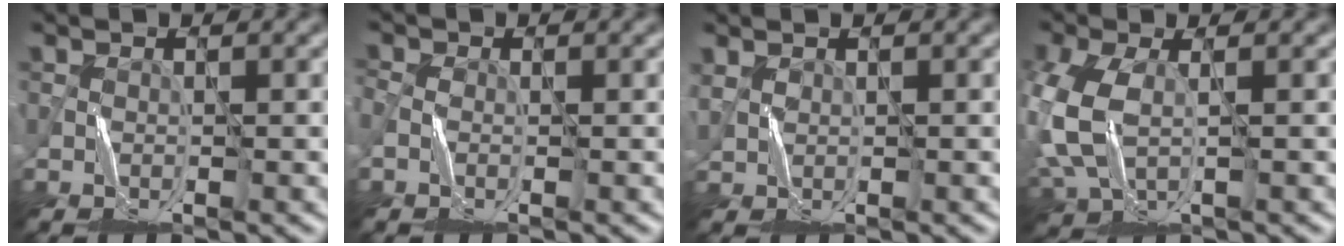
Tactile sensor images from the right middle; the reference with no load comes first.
{"total": 1.0, "force": [-0.4, 0.7, 0.6], "torque": [-0.011, 0.001, -0.011]}
{"total": 1.1, "force": [0.8, 0.6, 0.4], "torque": [-0.013, 0.001, 0.021]}
{"total": 6.4, "force": [-0.4, 3.9, 5.1], "torque": [-0.150, -0.007, -0.004]}